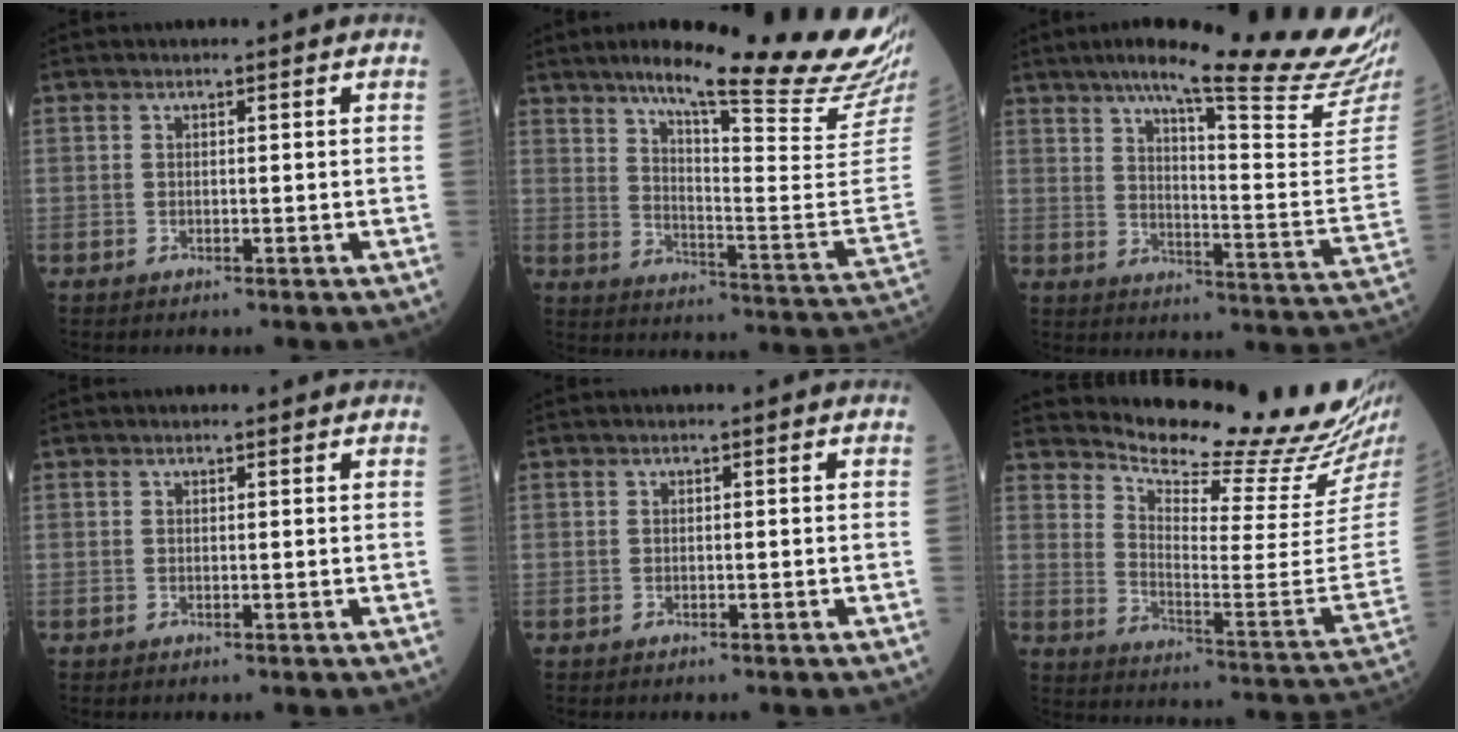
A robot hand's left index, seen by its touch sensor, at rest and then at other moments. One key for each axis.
{"total": 25.2, "fx": 19.8, "fy": 0.1, "fz": 15.6, "tx": -0.228, "ty": -0.074, "tz": 0.258}
{"total": 26.0, "fx": 20.6, "fy": 0.4, "fz": 15.9, "tx": -0.214, "ty": -0.064, "tz": 0.260}
{"total": 0.7, "fx": 0.6, "fy": 0.1, "fz": 0.1, "tx": -0.008, "ty": 0.000, "tz": 0.005}
{"total": 0.0}
{"total": 19.3, "fx": 18.4, "fy": -0.6, "fz": 5.7, "tx": -0.107, "ty": -0.117, "tz": 0.244}